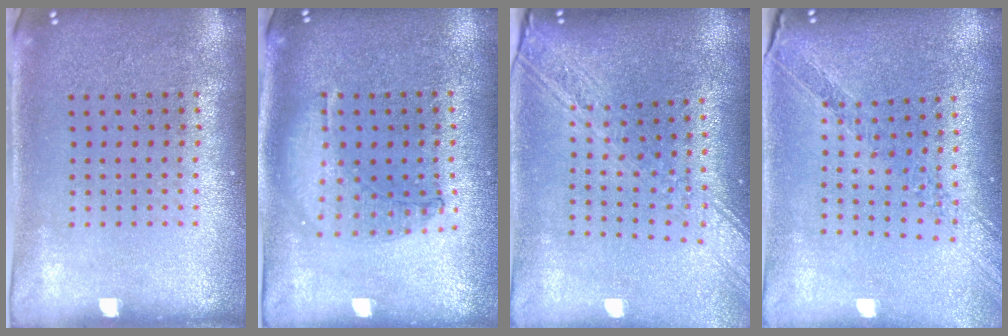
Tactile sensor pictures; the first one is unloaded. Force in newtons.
{"total": 1.0, "press": 0.9, "slide": 0.3}
{"total": 2.5, "press": 2.1, "slide": 1.4}
{"total": 1.2, "press": 1.2, "slide": 0.2}